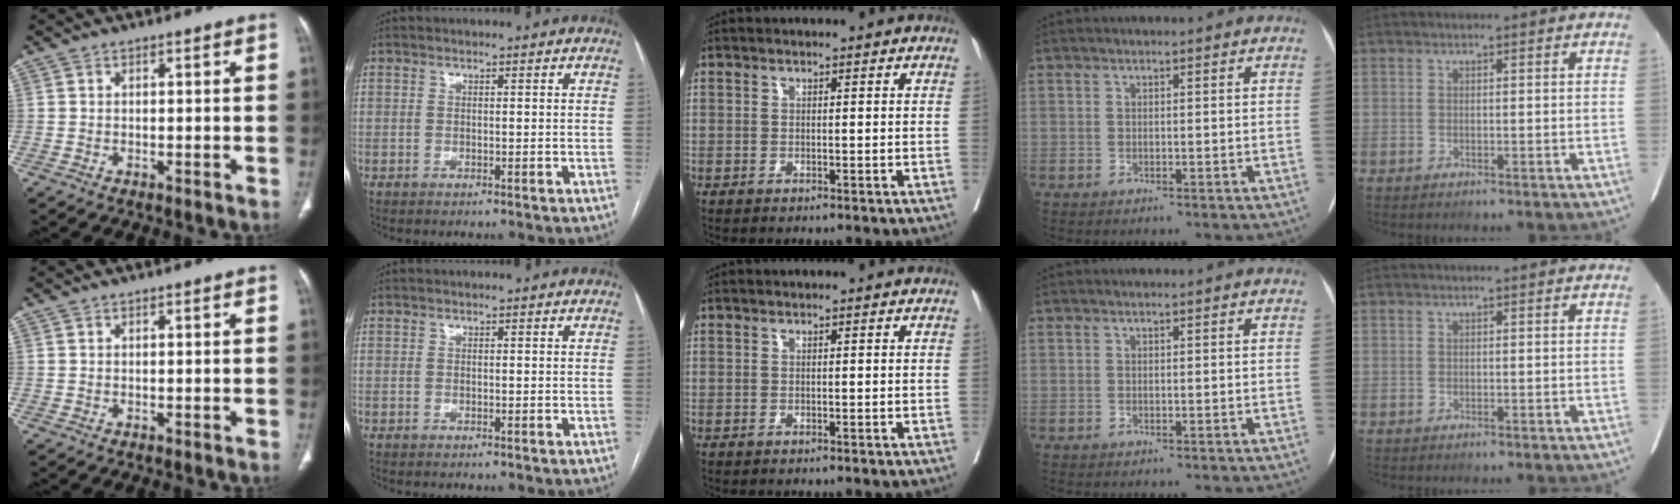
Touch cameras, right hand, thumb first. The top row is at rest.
{}